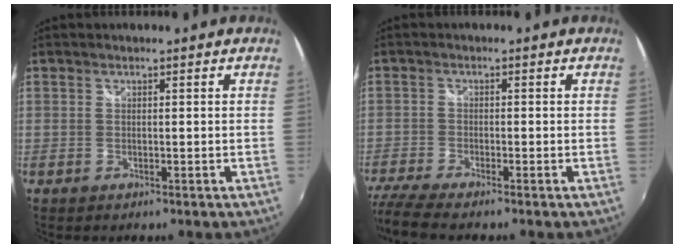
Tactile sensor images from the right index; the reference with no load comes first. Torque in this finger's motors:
{"motor_torque": [0.22, -0.23, -0.07, -0.01]}